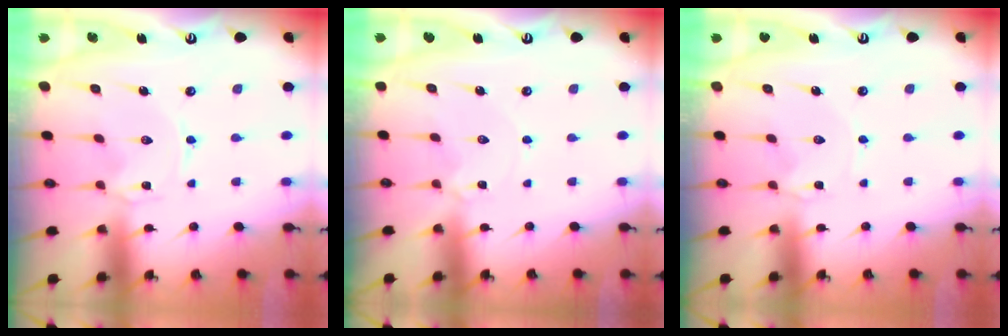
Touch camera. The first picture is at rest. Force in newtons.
{"total": 1.1, "press": 1.0, "slide": 0.4}
{"total": 1.3, "press": 1.3, "slide": 0.3}